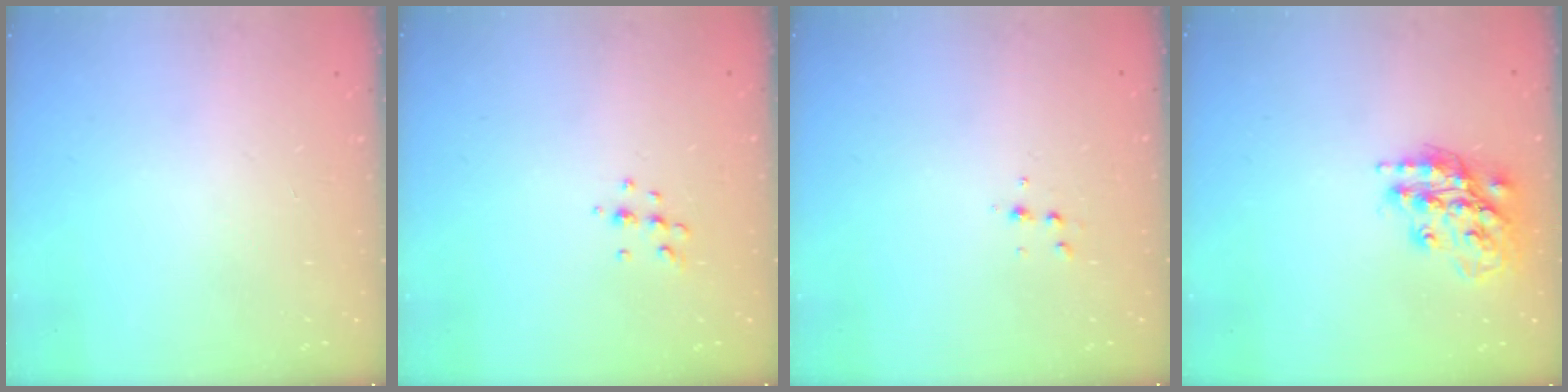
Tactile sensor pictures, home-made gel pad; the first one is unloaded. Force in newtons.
{"total": 5.7, "press": 5.6, "slide": 1.0}
{"total": 4.1, "press": 4.0, "slide": 1.1}
{"total": 17.5, "press": 17.4, "slide": 1.4}